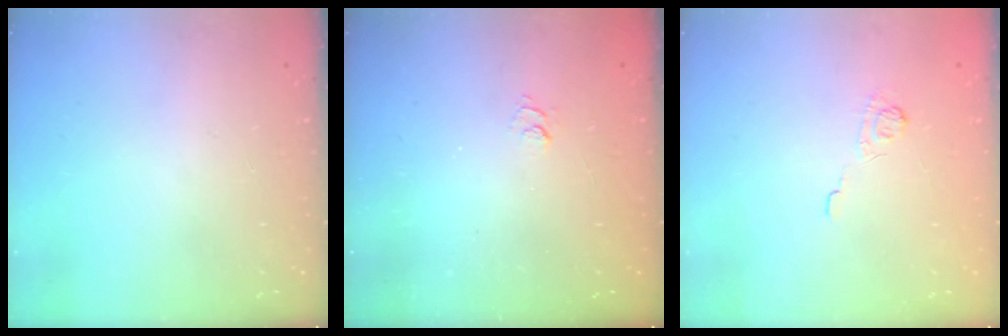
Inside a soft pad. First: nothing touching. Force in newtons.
{"total": 1.9, "press": 1.5, "slide": 1.3}
{"total": 2.5, "press": 2.1, "slide": 1.4}